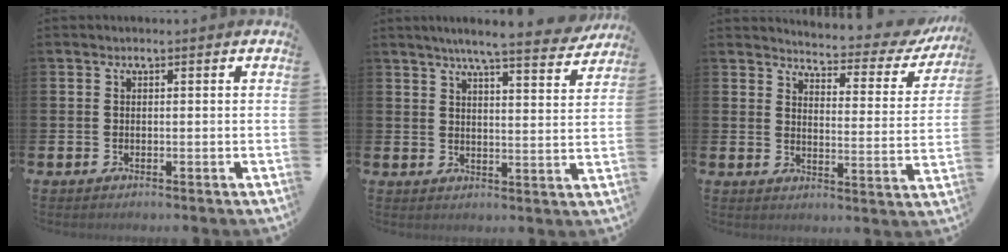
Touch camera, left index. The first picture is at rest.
{"total": 6.7, "force": [6.2, 0.0, 2.5], "torque": [-0.057, -0.034, 0.104]}
{"total": 3.7, "force": [3.5, 0.7, 0.7], "torque": [-0.033, -0.038, 0.052]}